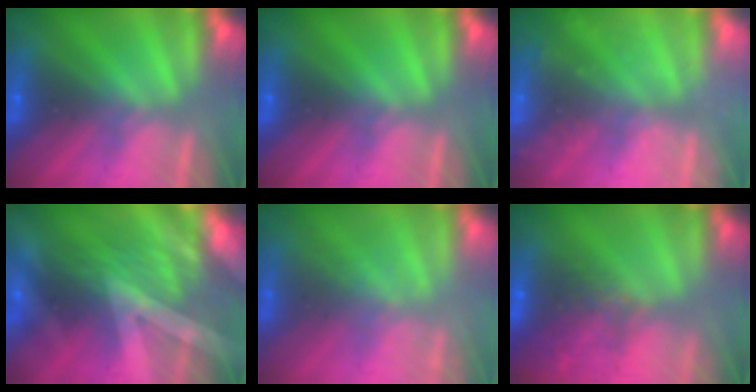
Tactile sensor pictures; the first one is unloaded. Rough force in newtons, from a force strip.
{"total": 0.0}
{"total": 2.4}
{"total": 2.9}
{"total": 2.0}
{"total": 9.9}